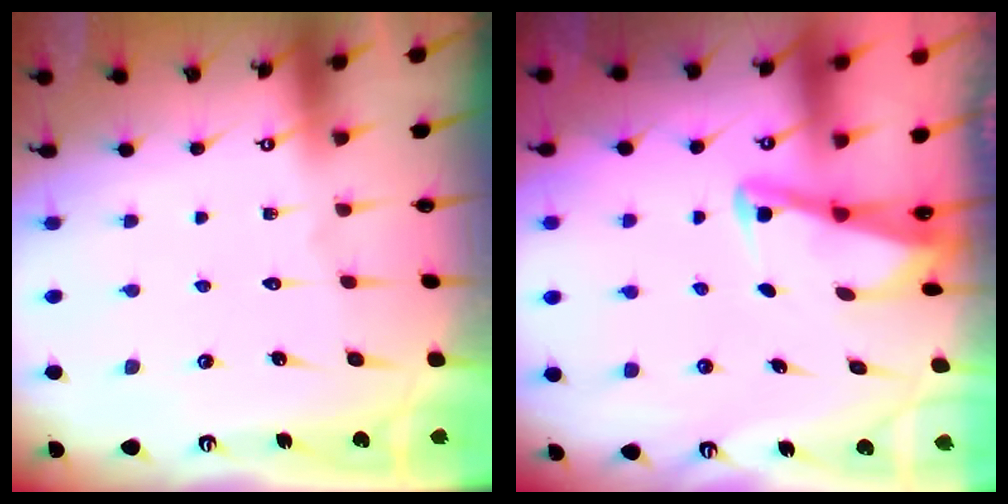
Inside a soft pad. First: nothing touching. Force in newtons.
{"total": 2.9, "press": 2.9, "slide": 0.3}